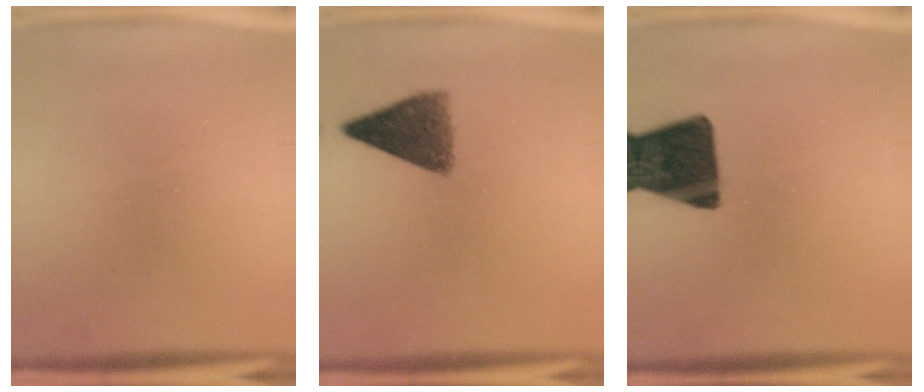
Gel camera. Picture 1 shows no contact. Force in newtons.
{"total": 7.0}
{"total": 15.6}